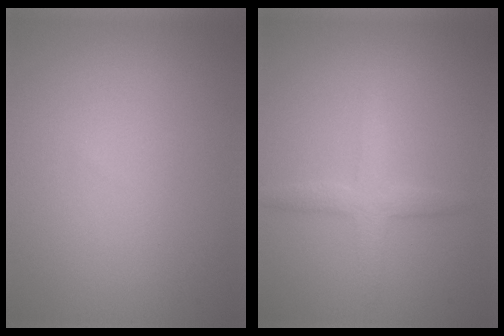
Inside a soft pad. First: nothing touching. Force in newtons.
{"total": 2.7, "press": 2.7, "slide": 0.1}